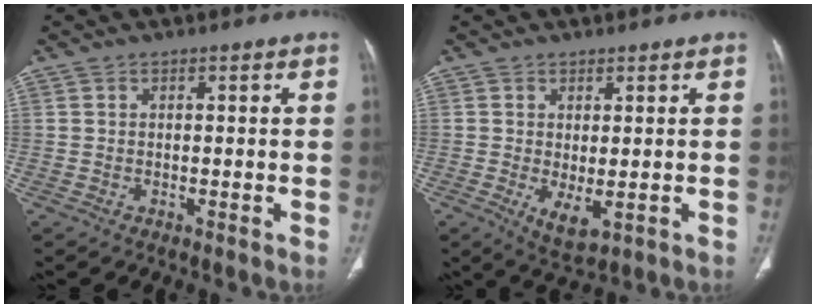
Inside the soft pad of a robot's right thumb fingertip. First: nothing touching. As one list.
[{"total": 4.5, "force": [-0.8, 1.9, 4.0], "torque": [-0.065, -0.015, -0.001]}]